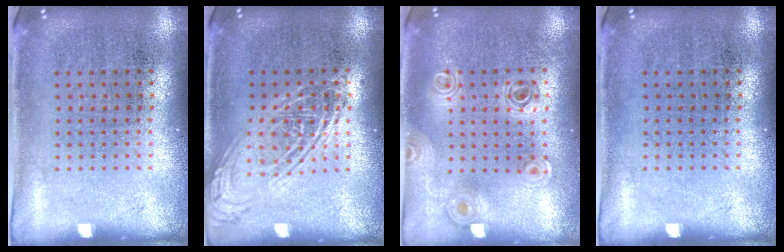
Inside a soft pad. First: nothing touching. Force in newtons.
{"total": 2.4, "press": 2.4, "slide": 0.3}
{"total": 0.8, "press": 0.8, "slide": 0.0}
{"total": 0.0}